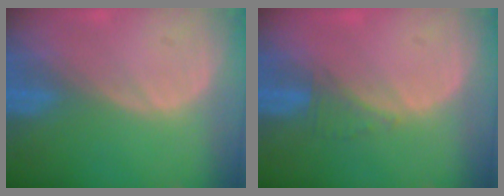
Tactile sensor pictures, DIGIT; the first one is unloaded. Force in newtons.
{"total": 1.7, "press": 1.6, "slide": 0.7}